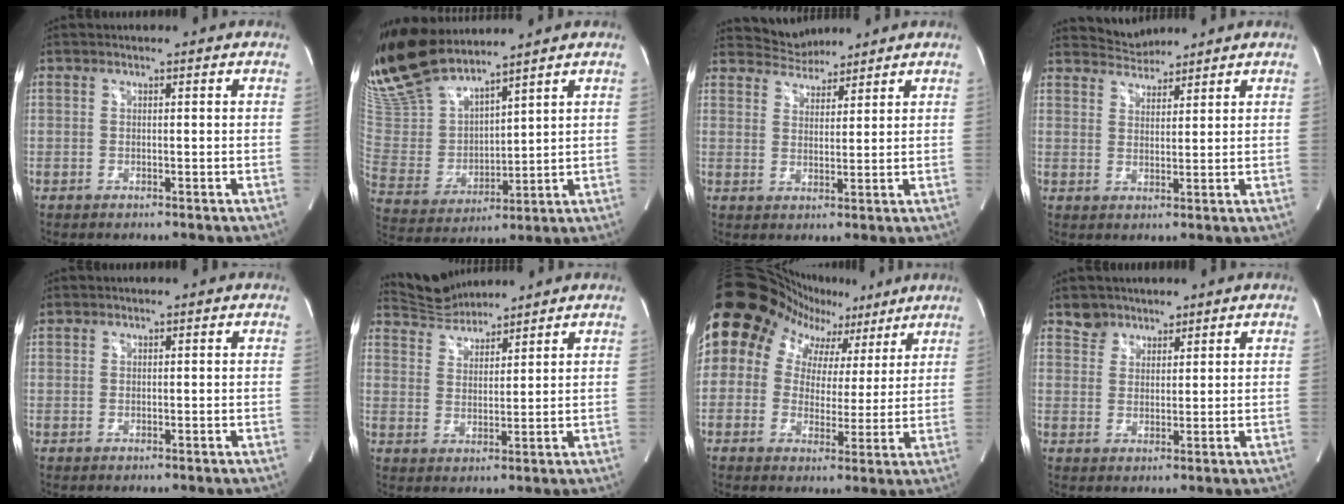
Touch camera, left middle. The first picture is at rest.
{"total": 14.2, "force": [12.9, 2.2, 5.5], "torque": [-0.124, -0.001, 0.271]}
{"total": 4.8, "force": [4.7, 1.1, 0.1], "torque": [-0.008, 0.011, 0.085]}
{"total": 3.8, "force": [3.7, 0.5, -0.4], "torque": [0.004, 0.008, 0.067]}
{"total": 1.0, "force": [0.9, 0.5, 0.0], "torque": [-0.009, 0.014, 0.020]}
{"total": 6.3, "force": [6.2, 0.6, 0.3], "torque": [-0.016, 0.017, 0.121]}
{"total": 22.3, "force": [12.0, 16.6, 8.7], "torque": [-0.204, 0.092, 0.186]}
{"total": 3.4, "force": [2.7, 2.1, -0.2], "torque": [0.012, 0.004, 0.043]}